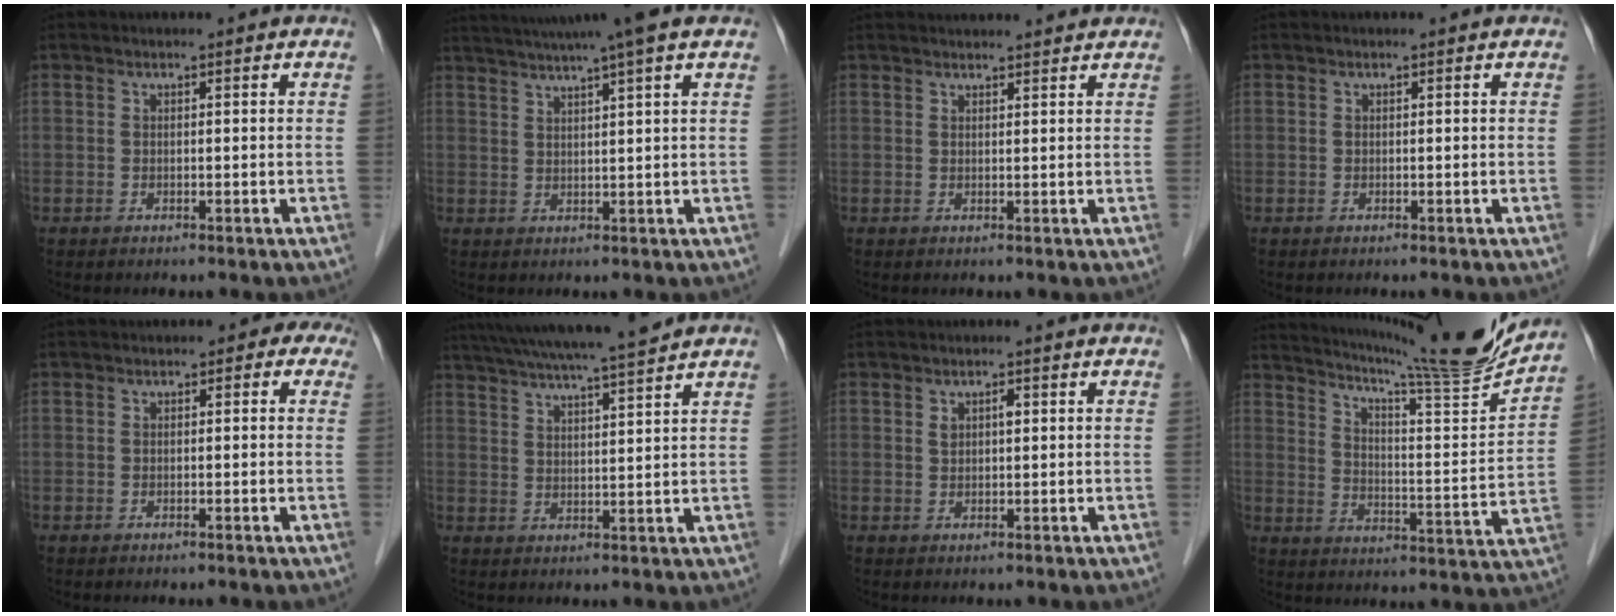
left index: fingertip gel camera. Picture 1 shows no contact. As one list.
[{"total": 11.0, "force": [8.9, -1.5, 6.3], "torque": [-0.107, 0.019, 0.119]}, {"total": 6.5, "force": [6.3, 0.6, 1.6], "torque": [-0.016, 0.029, 0.070]}, {"total": 0.0}, {"total": 2.4, "force": [0.6, 1.6, 1.7], "torque": [-0.004, 0.017, -0.007]}, {"total": 14.6, "force": [12.9, -0.7, 6.7], "torque": [-0.120, 0.016, 0.191]}, {"total": 1.6, "force": [0.5, 0.8, 1.3], "torque": [-0.023, 0.006, 0.010]}, {"total": 18.2, "force": [16.9, -1.8, 6.5], "torque": [-0.114, -0.056, 0.237]}]